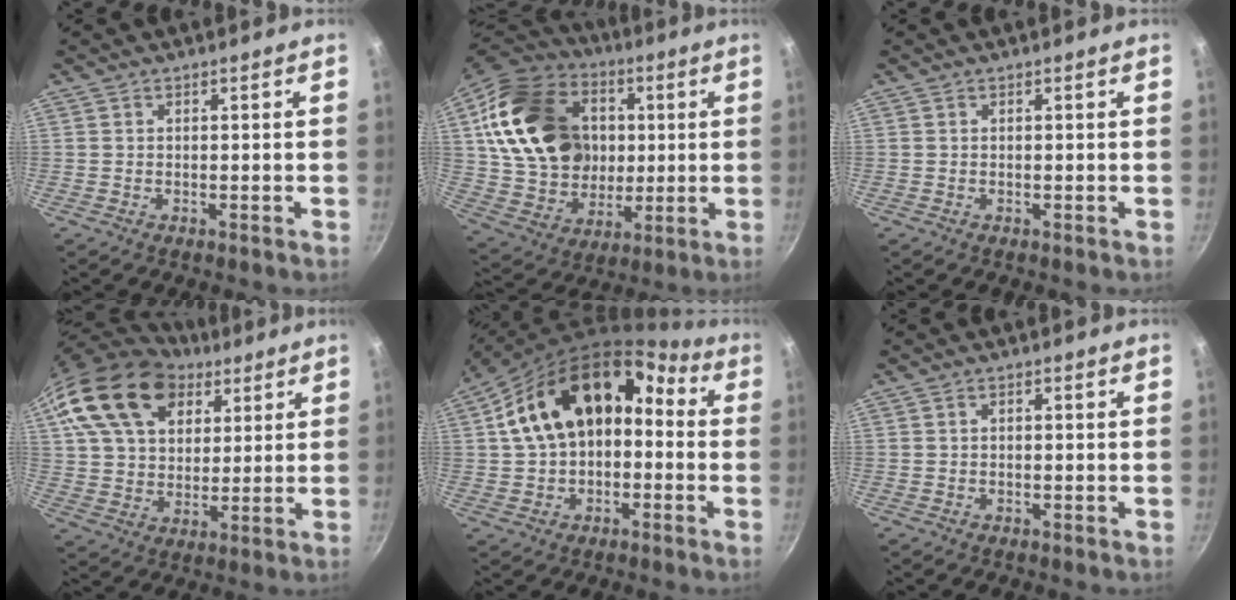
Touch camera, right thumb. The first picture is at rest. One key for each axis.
{"total": 28.0, "fx": 4.9, "fy": 21.8, "fz": 16.8, "tx": -0.276, "ty": 0.014, "tz": 0.104}
{"total": 0.0}
{"total": 19.9, "fx": 10.2, "fy": 13.3, "fz": 10.9, "tx": -0.171, "ty": -0.011, "tz": 0.183}
{"total": 19.9, "fx": 1.6, "fy": 13.7, "fz": 14.4, "tx": -0.228, "ty": 0.069, "tz": 0.019}
{"total": 0.6, "fx": 0.0, "fy": 0.4, "fz": 0.5, "tx": -0.011, "ty": 0.006, "tz": 0.003}